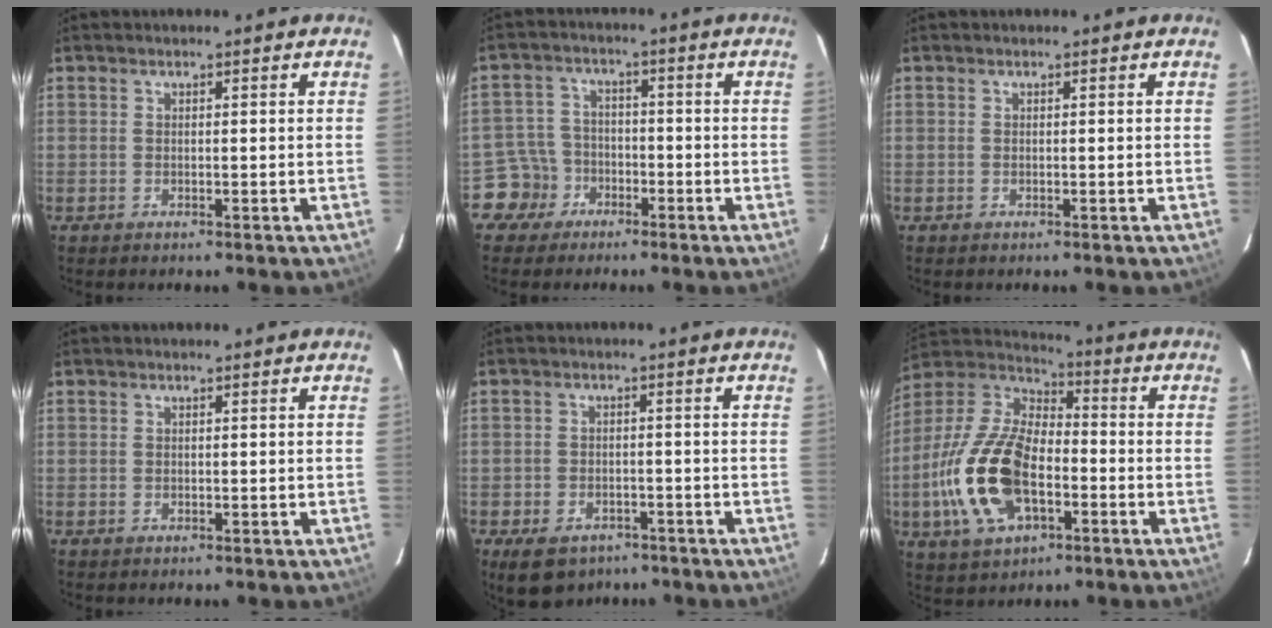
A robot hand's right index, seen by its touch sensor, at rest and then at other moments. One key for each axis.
{"total": 6.0, "fx": -3.4, "fy": 5.0, "fz": -0.1, "tx": -0.013, "ty": 0.027, "tz": -0.067}
{"total": 0.0}
{"total": 0.0}
{"total": 8.5, "fx": -5.5, "fy": 5.4, "fz": 3.5, "tx": -0.082, "ty": 0.000, "tz": -0.074}
{"total": 20.0, "fx": -5.7, "fy": 10.6, "fz": 15.9, "tx": -0.351, "ty": -0.006, "tz": -0.103}